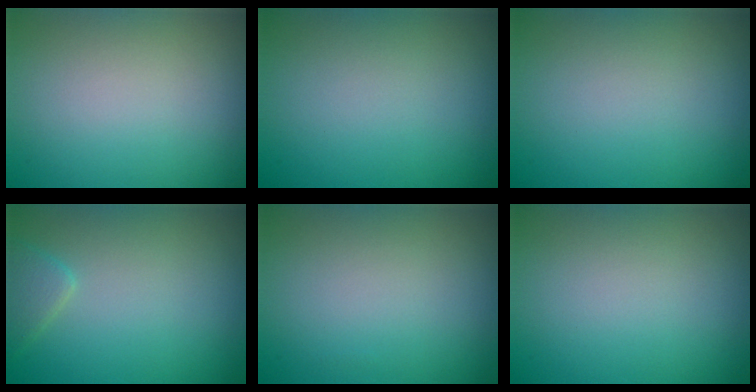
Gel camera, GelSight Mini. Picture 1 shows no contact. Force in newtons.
{"total": 0.0}
{"total": 0.0}
{"total": 1.6, "press": 1.6, "slide": 0.1}
{"total": 0.0}
{"total": 0.0}